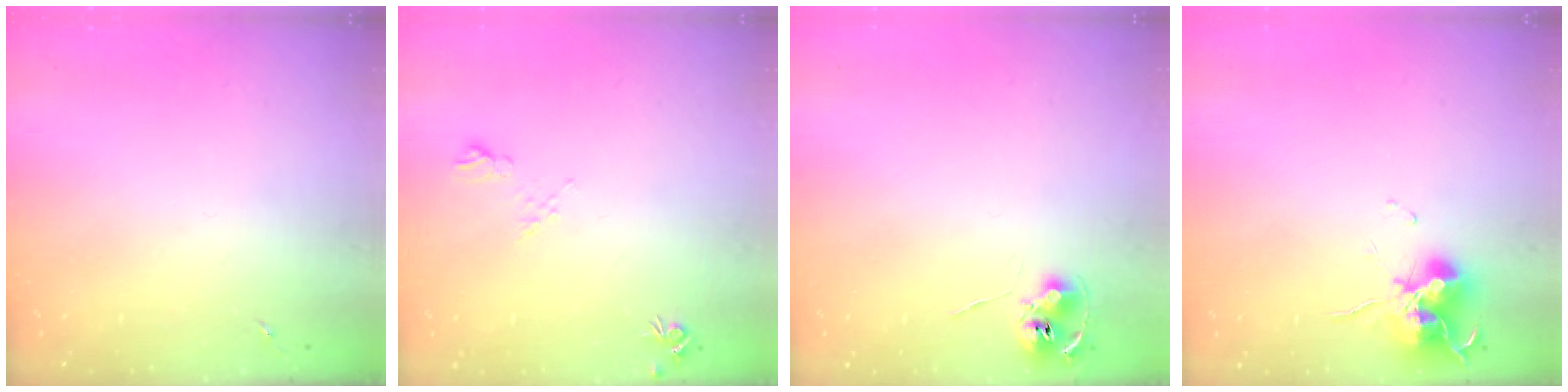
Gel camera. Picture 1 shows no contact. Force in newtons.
{"total": 5.3, "press": 5.2, "slide": 0.9}
{"total": 7.5, "press": 7.5, "slide": 0.5}
{"total": 12.6, "press": 12.5, "slide": 1.4}